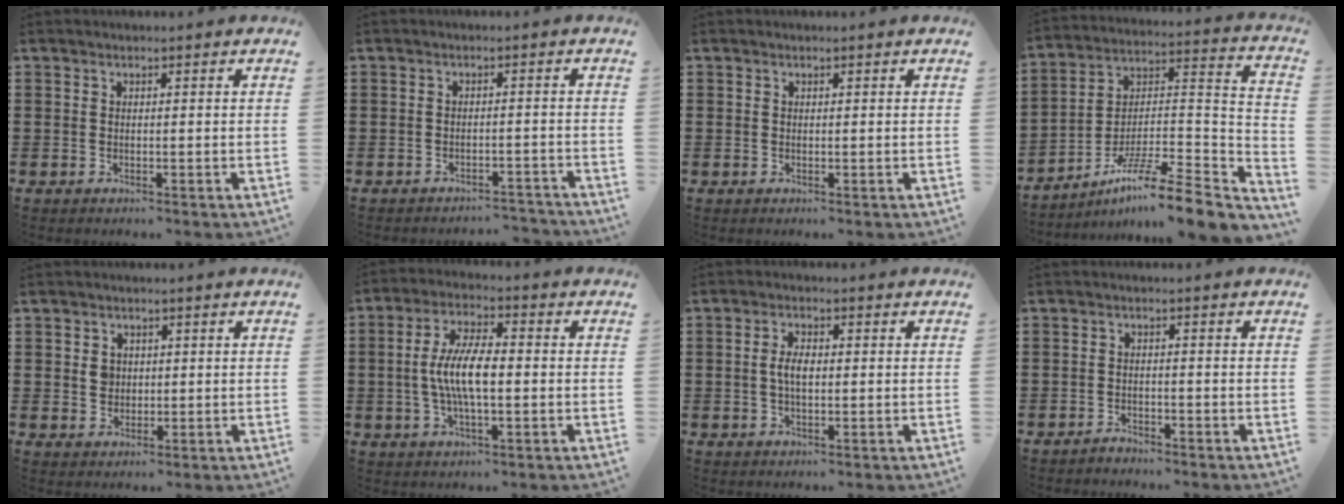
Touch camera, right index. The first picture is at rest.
{"total": 2.6, "force": [-2.6, 0.0, 0.2], "torque": [-0.008, -0.001, -0.055]}
{"total": 0.0}
{"total": 10.8, "force": [-8.4, 1.2, 6.7], "torque": [-0.109, 0.008, -0.164]}
{"total": 2.5, "force": [0.3, 2.2, 1.2], "torque": [-0.030, 0.009, 0.005]}
{"total": 8.3, "force": [-0.7, 2.6, 7.8], "torque": [-0.172, -0.006, -0.022]}
{"total": 3.3, "force": [0.0, 1.5, 3.0], "torque": [-0.066, 0.000, -0.003]}
{"total": 1.4, "force": [-1.4, 0.3, 0.0], "torque": [-0.004, 0.006, -0.030]}